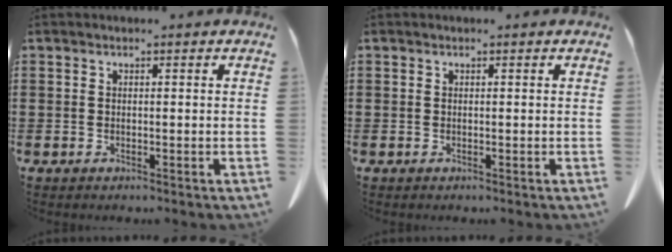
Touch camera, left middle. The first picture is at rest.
{"total": 0.0}